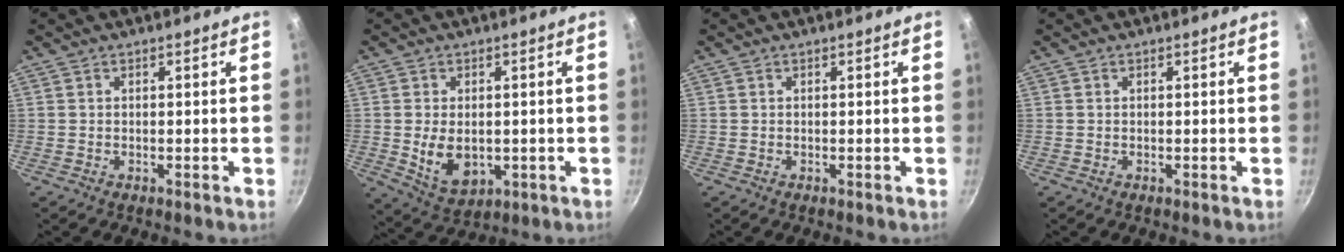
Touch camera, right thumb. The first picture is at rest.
{"total": 8.2, "force": [-0.5, 5.5, 6.1], "torque": [-0.094, -0.012, 0.009]}
{"total": 0.0}
{"total": 0.0}